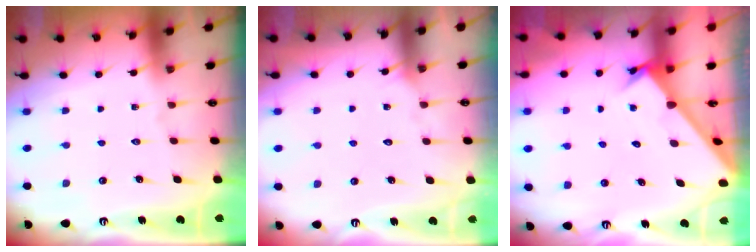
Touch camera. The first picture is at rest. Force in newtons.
{"total": 3.0, "press": 3.0, "slide": 0.3}
{"total": 2.3, "press": 2.3, "slide": 0.0}